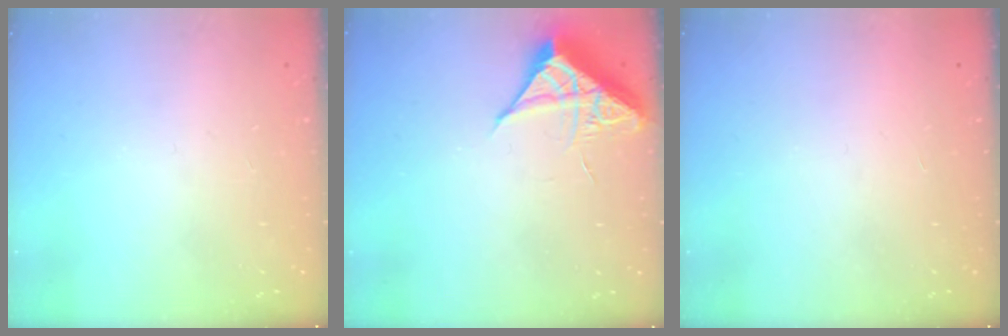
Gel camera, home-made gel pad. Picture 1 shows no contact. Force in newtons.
{"total": 6.4, "press": 6.4, "slide": 0.4}
{"total": 1.5, "press": 1.5, "slide": 0.1}